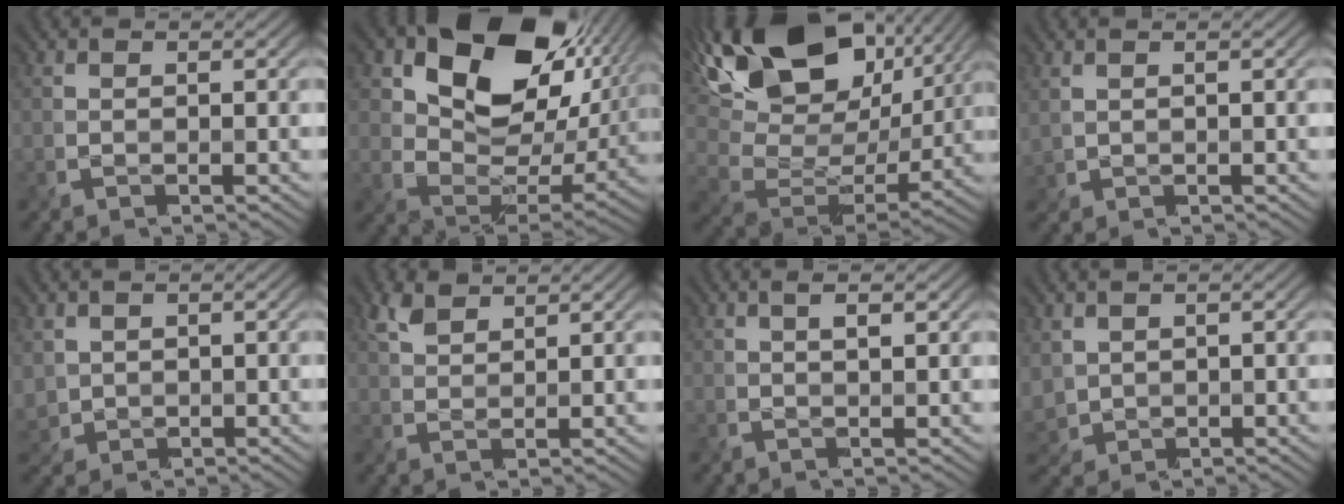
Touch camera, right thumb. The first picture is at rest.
{"total": 16.7, "force": [7.2, 10.6, 10.6], "torque": [-0.175, -0.002, 0.123]}
{"total": 19.4, "force": [9.4, 11.4, 12.6], "torque": [-0.259, 0.026, 0.162]}
{"total": 1.1, "force": [0.8, 0.3, 0.6], "torque": [-0.019, 0.005, 0.023]}
{"total": 2.9, "force": [1.2, 2.4, 1.2], "torque": [-0.047, 0.001, 0.028]}
{"total": 3.2, "force": [2.2, 1.5, 1.9], "torque": [-0.048, 0.006, 0.048]}
{"total": 2.1, "force": [0.8, 0.2, 1.9], "torque": [-0.029, -0.003, 0.015]}
{"total": 3.7, "force": [1.4, 2.8, 2.0], "torque": [-0.074, 0.003, 0.032]}